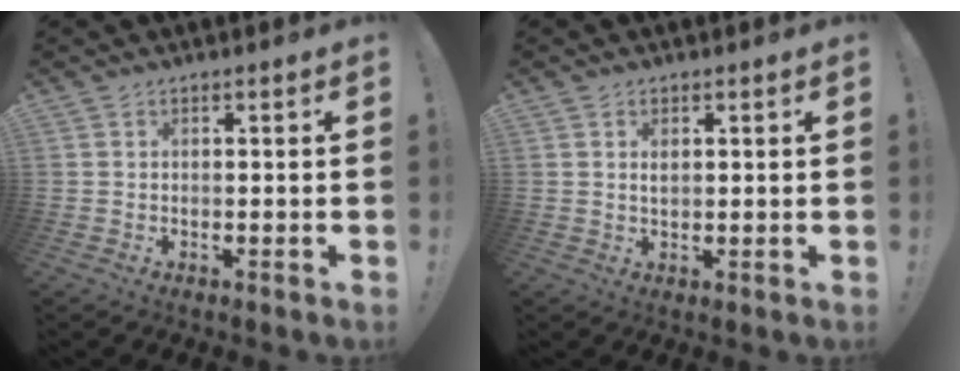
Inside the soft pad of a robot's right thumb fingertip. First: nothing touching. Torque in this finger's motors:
{"motor_torque": [0.00, 0.06, -0.16, 0.09, 0.02]}